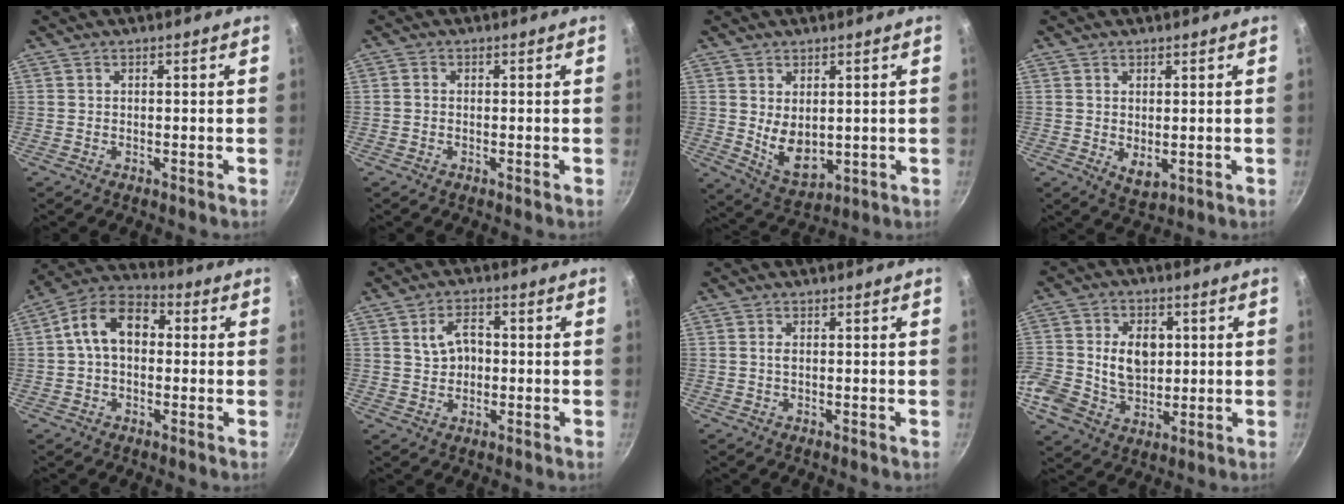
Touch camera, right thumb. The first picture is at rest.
{"total": 0.8, "force": [-0.1, 0.7, 0.4], "torque": [-0.006, 0.003, -0.003]}
{"total": 7.7, "force": [1.1, 4.7, 5.9], "torque": [-0.085, -0.023, 0.041]}
{"total": 3.7, "force": [0.4, 2.1, 3.1], "torque": [-0.048, -0.017, 0.013]}
{"total": 11.3, "force": [1.1, 7.7, 8.2], "torque": [-0.111, 0.034, -0.001]}
{"total": 5.5, "force": [0.6, 3.9, 3.9], "torque": [-0.051, 0.011, 0.011]}
{"total": 0.9, "force": [0.1, 0.4, 0.8], "torque": [-0.016, 0.001, 0.002]}
{"total": 14.9, "force": [0.6, 11.4, 9.5], "torque": [-0.184, 0.012, 0.011]}